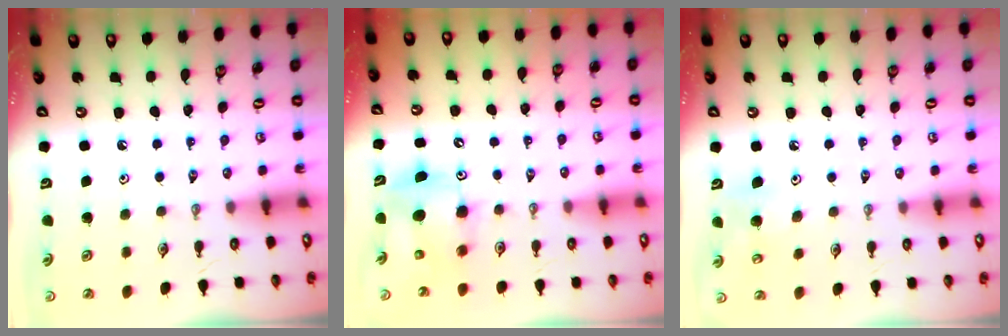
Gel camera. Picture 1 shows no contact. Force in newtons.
{"total": 7.4, "press": 7.4, "slide": 0.6}
{"total": 9.5, "press": 9.4, "slide": 1.4}